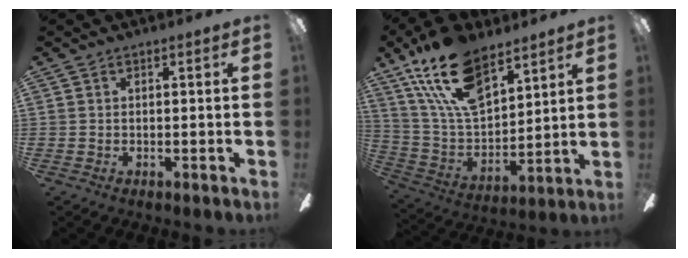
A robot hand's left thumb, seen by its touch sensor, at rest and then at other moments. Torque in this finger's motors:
{"motor_torque": [0.69, -0.34, 1.84, -0.93, 0.50]}